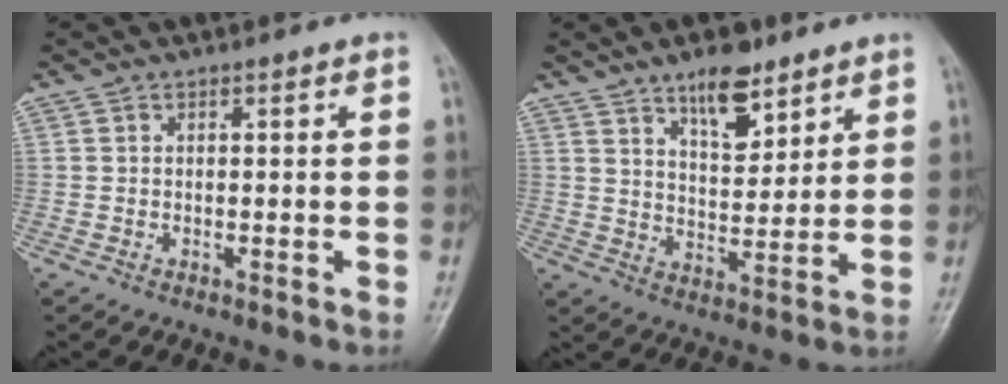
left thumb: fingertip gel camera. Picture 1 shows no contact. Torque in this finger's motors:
{"motor_torque": [-0.21, 0.05, -0.26, -0.23, 0.07]}